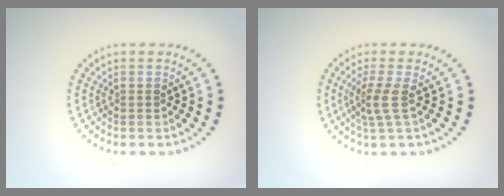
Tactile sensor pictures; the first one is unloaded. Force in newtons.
{"total": 2.2, "press": 1.6, "slide": 1.6}